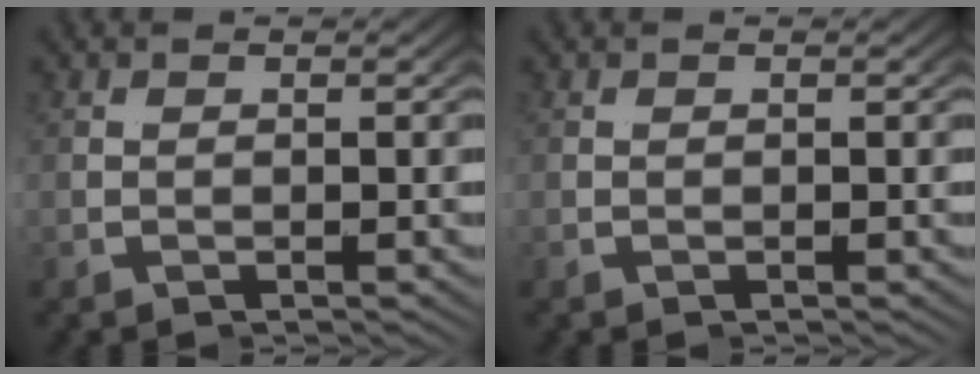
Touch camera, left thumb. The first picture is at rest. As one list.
[{"total": 0.0}]